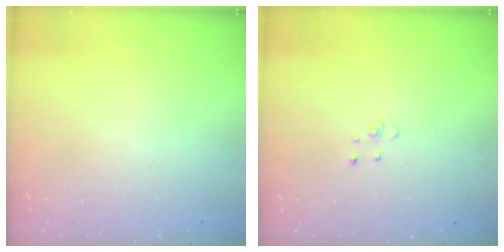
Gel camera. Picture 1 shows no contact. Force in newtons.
{"total": 2.7, "press": 2.7, "slide": 0.3}